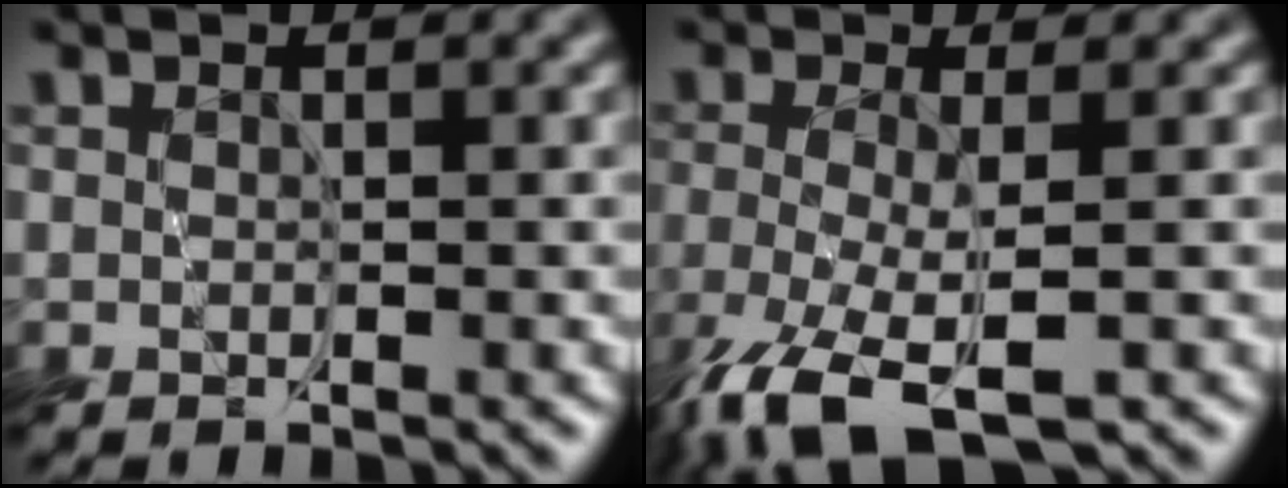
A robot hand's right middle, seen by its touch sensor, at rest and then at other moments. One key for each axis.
{"total": 5.7, "fx": -3.3, "fy": 1.5, "fz": 4.4, "tx": -0.103, "ty": -0.018, "tz": -0.066}